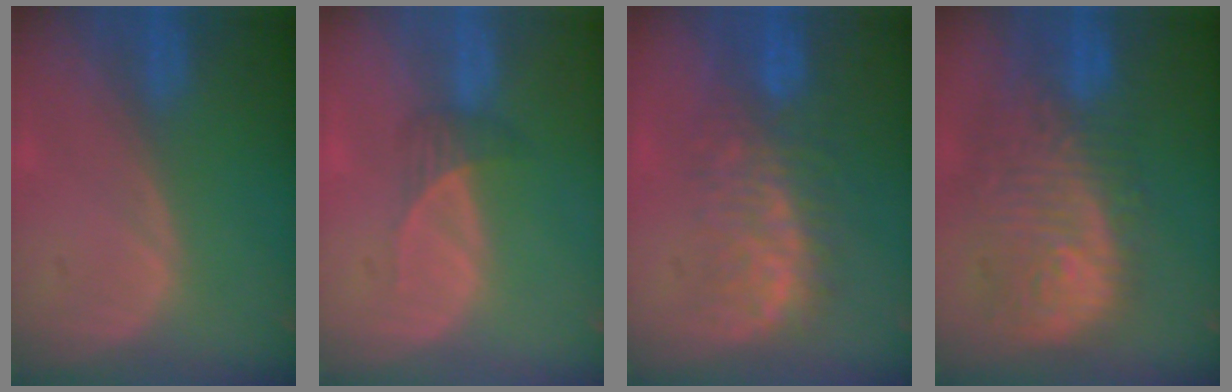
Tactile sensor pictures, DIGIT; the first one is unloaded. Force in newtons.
{"total": 2.1, "press": 1.9, "slide": 0.9}
{"total": 8.3, "press": 7.9, "slide": 2.5}
{"total": 12.0, "press": 10.7, "slide": 5.4}